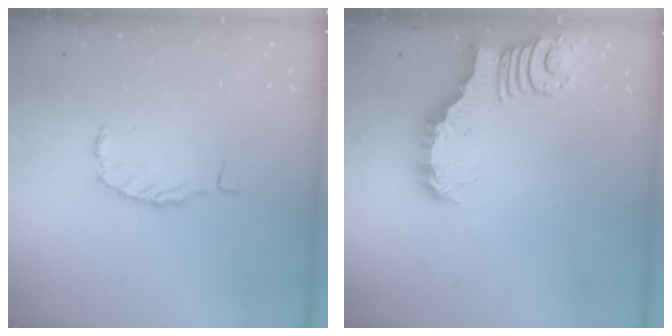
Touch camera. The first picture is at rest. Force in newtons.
{"total": 3.3, "press": 3.3, "slide": 0.2}